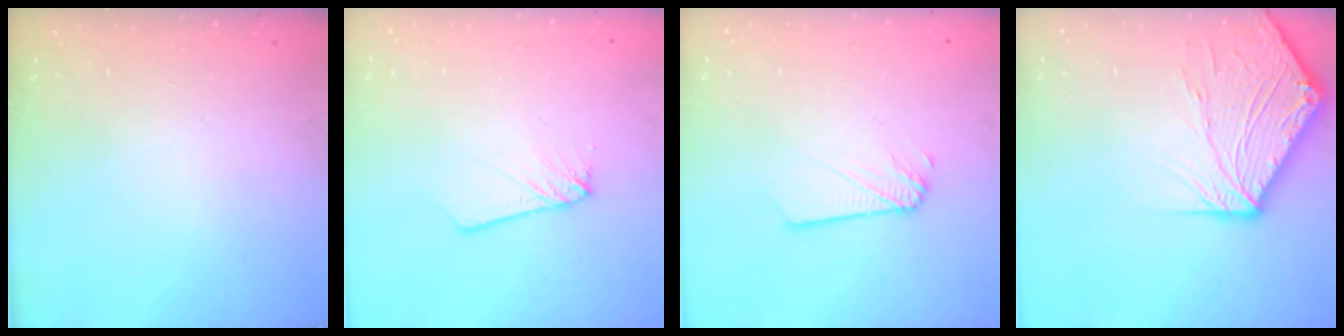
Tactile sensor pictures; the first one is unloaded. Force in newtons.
{"total": 2.0, "press": 2.0, "slide": 0.1}
{"total": 2.2, "press": 2.2, "slide": 0.1}
{"total": 11.3, "press": 11.2, "slide": 1.3}